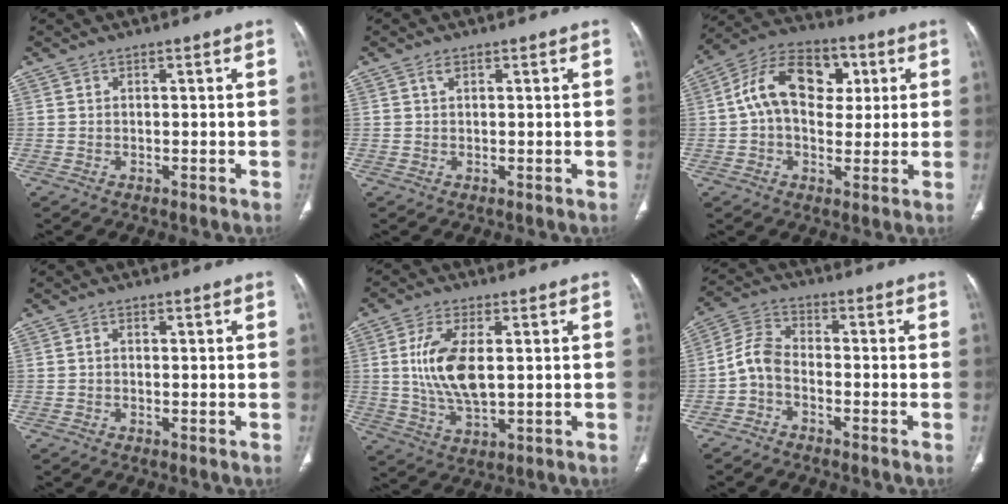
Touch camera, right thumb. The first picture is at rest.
{"total": 1.1, "force": [0.6, 0.5, 0.7], "torque": [-0.016, 0.005, 0.010]}
{"total": 15.8, "force": [3.1, 10.6, 11.3], "torque": [-0.159, 0.022, 0.043]}
{"total": 0.5, "force": [0.0, 0.3, 0.4], "torque": [-0.005, 0.001, -0.003]}
{"total": 11.0, "force": [1.5, 5.1, 9.6], "torque": [-0.193, -0.013, 0.034]}
{"total": 5.4, "force": [-2.2, 3.0, 3.8], "torque": [-0.079, 0.027, -0.059]}